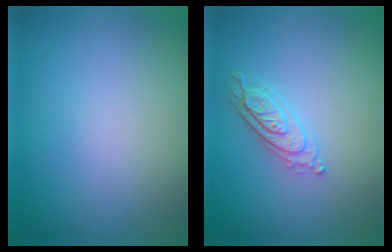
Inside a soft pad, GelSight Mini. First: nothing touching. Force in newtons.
{"total": 2.4, "press": 2.3, "slide": 0.7}